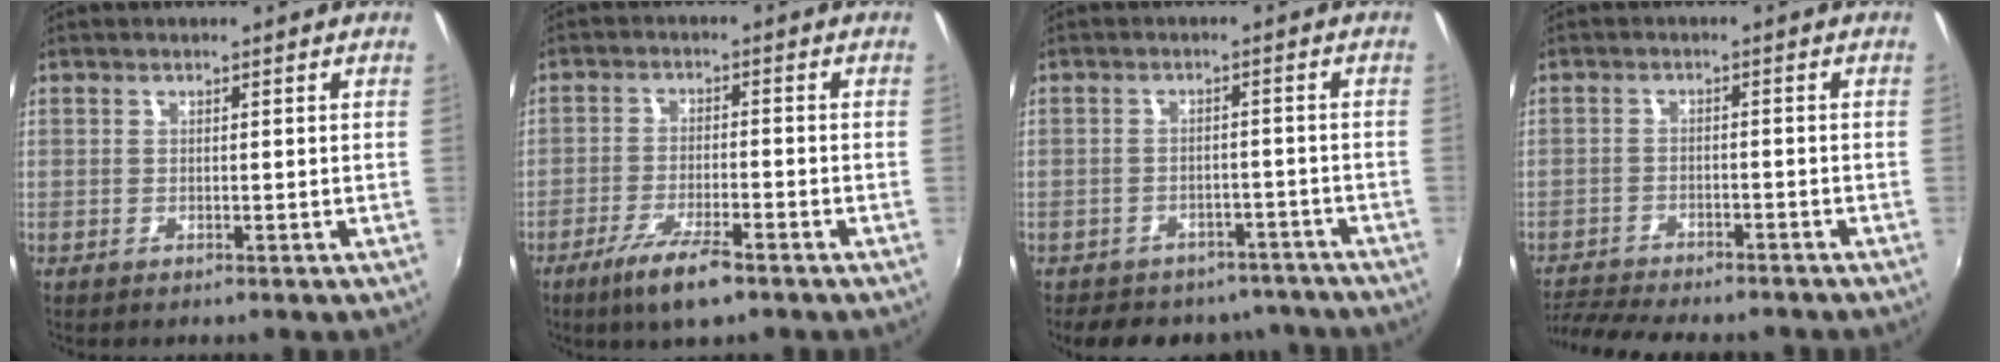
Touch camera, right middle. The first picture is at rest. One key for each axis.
{"total": 8.0, "fx": -5.3, "fy": 1.6, "fz": 5.8, "tx": -0.131, "ty": -0.017, "tz": -0.095}
{"total": 14.3, "fx": -11.8, "fy": 6.7, "fz": 4.5, "tx": -0.103, "ty": 0.016, "tz": -0.139}
{"total": 11.4, "fx": -10.3, "fy": 1.9, "fz": 4.6, "tx": -0.114, "ty": -0.017, "tz": -0.163}